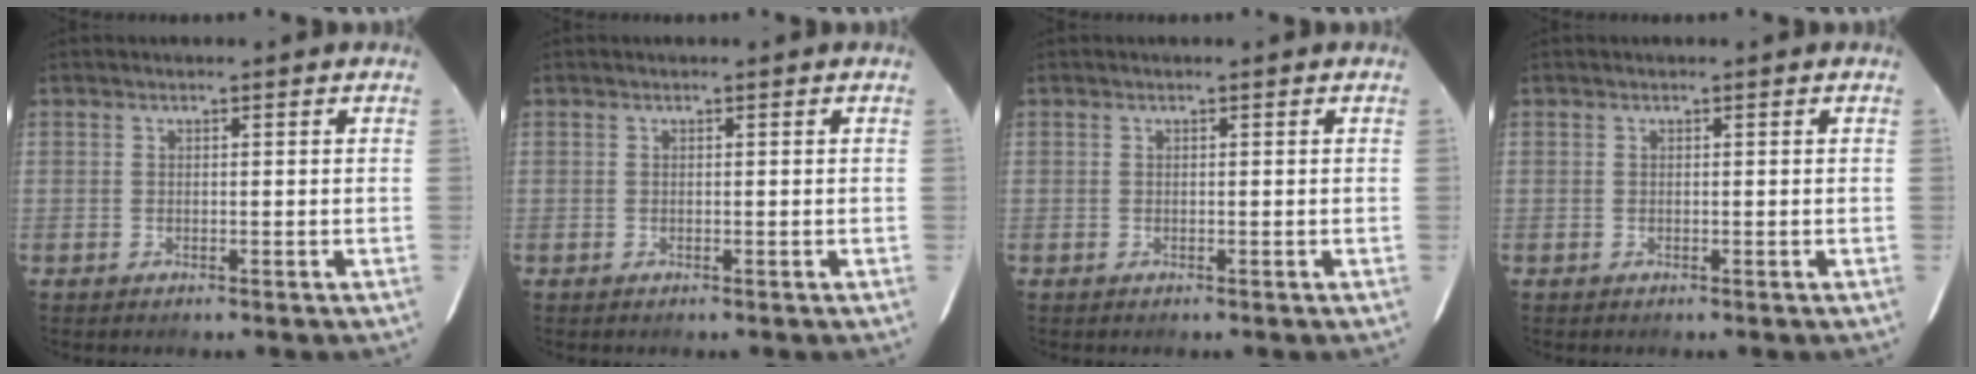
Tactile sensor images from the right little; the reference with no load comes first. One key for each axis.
{"total": 0.0}
{"total": 0.0}
{"total": 0.0}